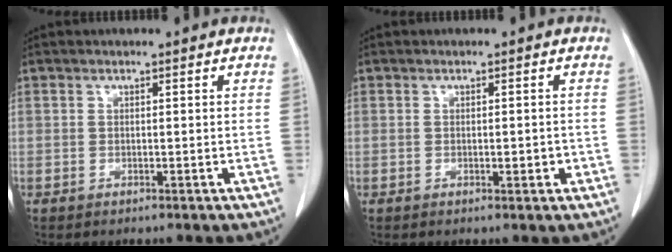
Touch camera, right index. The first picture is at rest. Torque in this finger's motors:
{"motor_torque": [0.19, 0.23, 0.10, 0.08]}